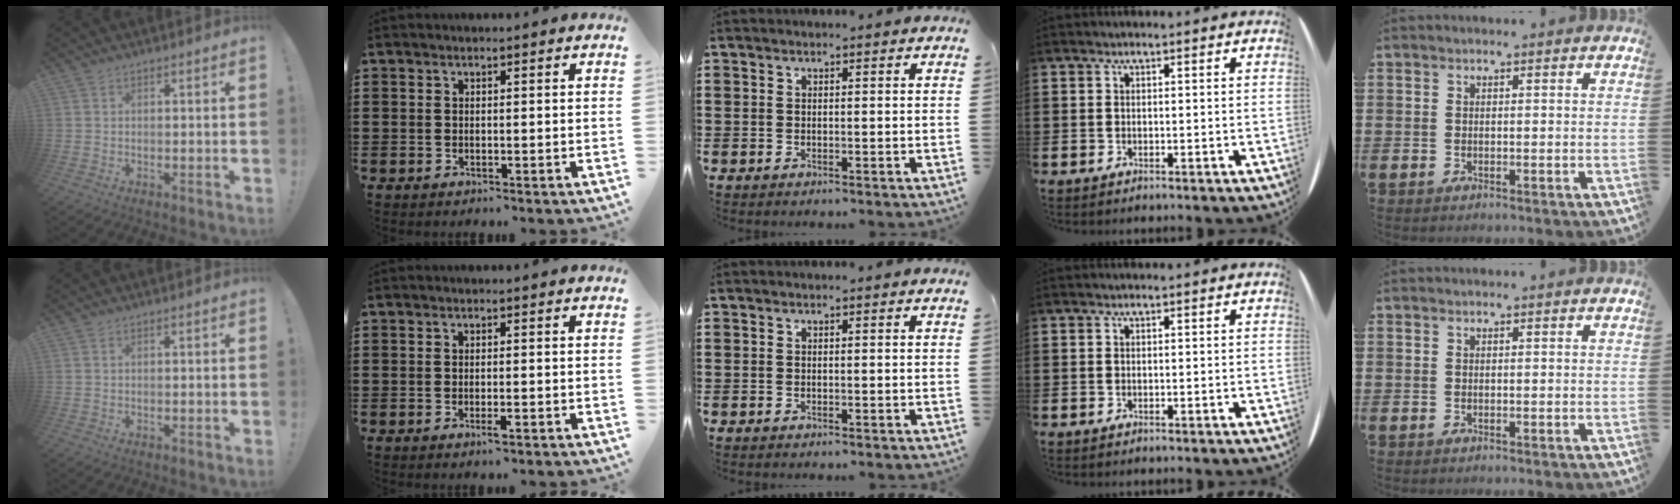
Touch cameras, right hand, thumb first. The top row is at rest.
{"index": {"total": 1.6, "force": [-0.8, 0.1, 1.4], "torque": [-0.030, -0.006, -0.015]}}